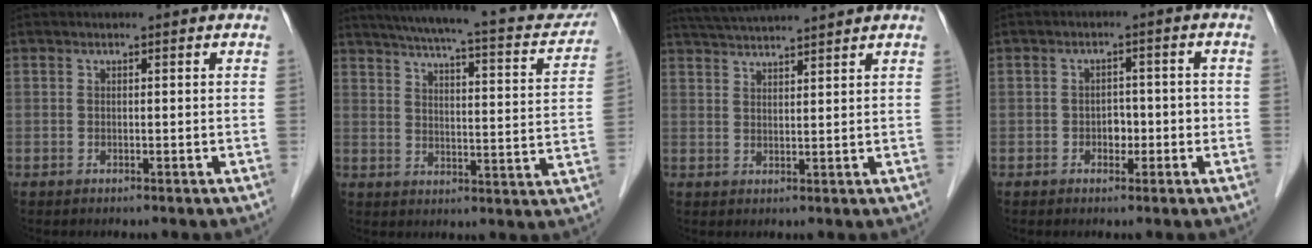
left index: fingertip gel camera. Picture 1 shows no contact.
{"total": 24.4, "force": [21.0, 3.9, 11.9], "torque": [-0.175, -0.018, 0.257]}
{"total": 9.0, "force": [8.4, -0.8, 3.2], "torque": [-0.063, 0.029, 0.132]}
{"total": 2.8, "force": [-1.1, 2.0, 1.7], "torque": [-0.021, 0.009, -0.015]}